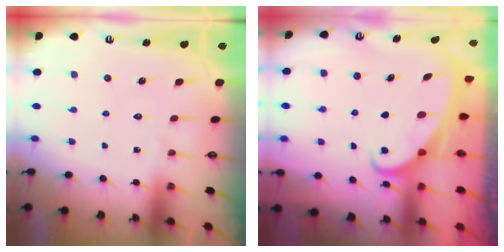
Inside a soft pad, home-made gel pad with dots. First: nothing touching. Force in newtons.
{"total": 2.1, "press": 2.1, "slide": 0.3}